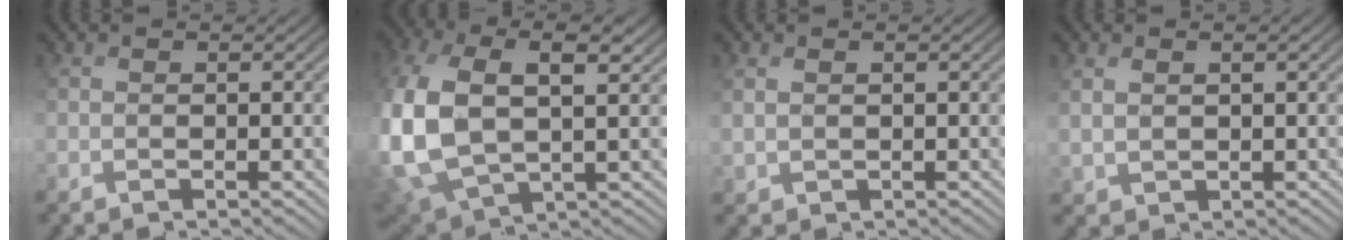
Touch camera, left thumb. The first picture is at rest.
{"total": 13.6, "force": [2.0, 8.4, 10.5], "torque": [-0.271, 0.000, 0.048]}
{"total": 1.3, "force": [1.1, 0.0, -0.7], "torque": [0.015, 0.010, 0.026]}
{"total": 1.6, "force": [1.5, 0.4, 0.1], "torque": [-0.004, 0.009, 0.036]}